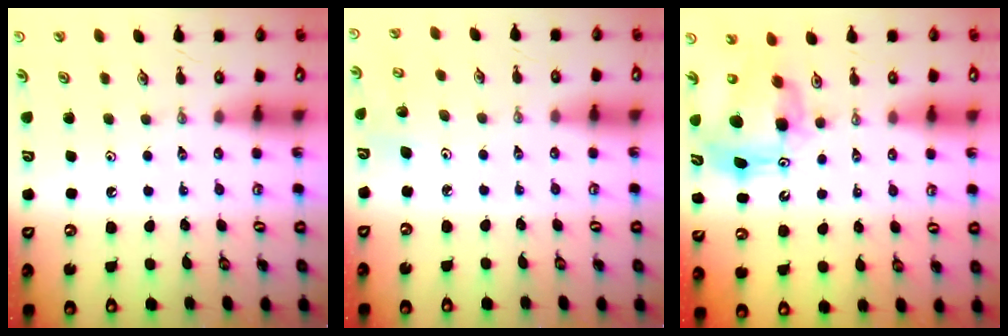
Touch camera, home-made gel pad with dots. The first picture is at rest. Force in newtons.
{"total": 3.7, "press": 3.7, "slide": 0.3}
{"total": 11.1, "press": 11.0, "slide": 1.2}